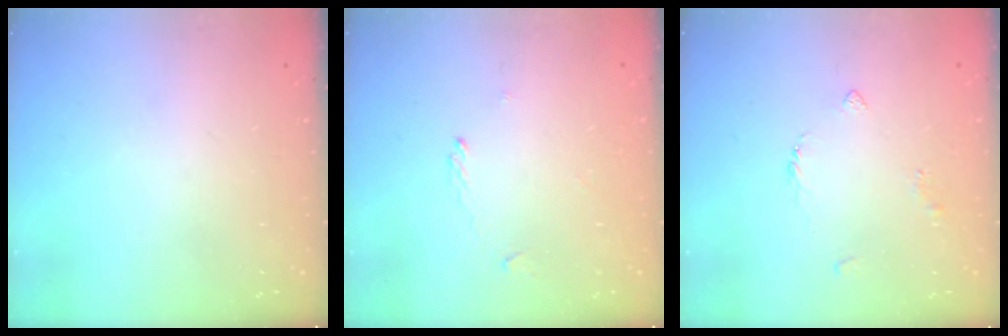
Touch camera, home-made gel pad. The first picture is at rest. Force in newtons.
{"total": 1.4, "press": 1.3, "slide": 0.2}
{"total": 3.2, "press": 3.2, "slide": 0.5}